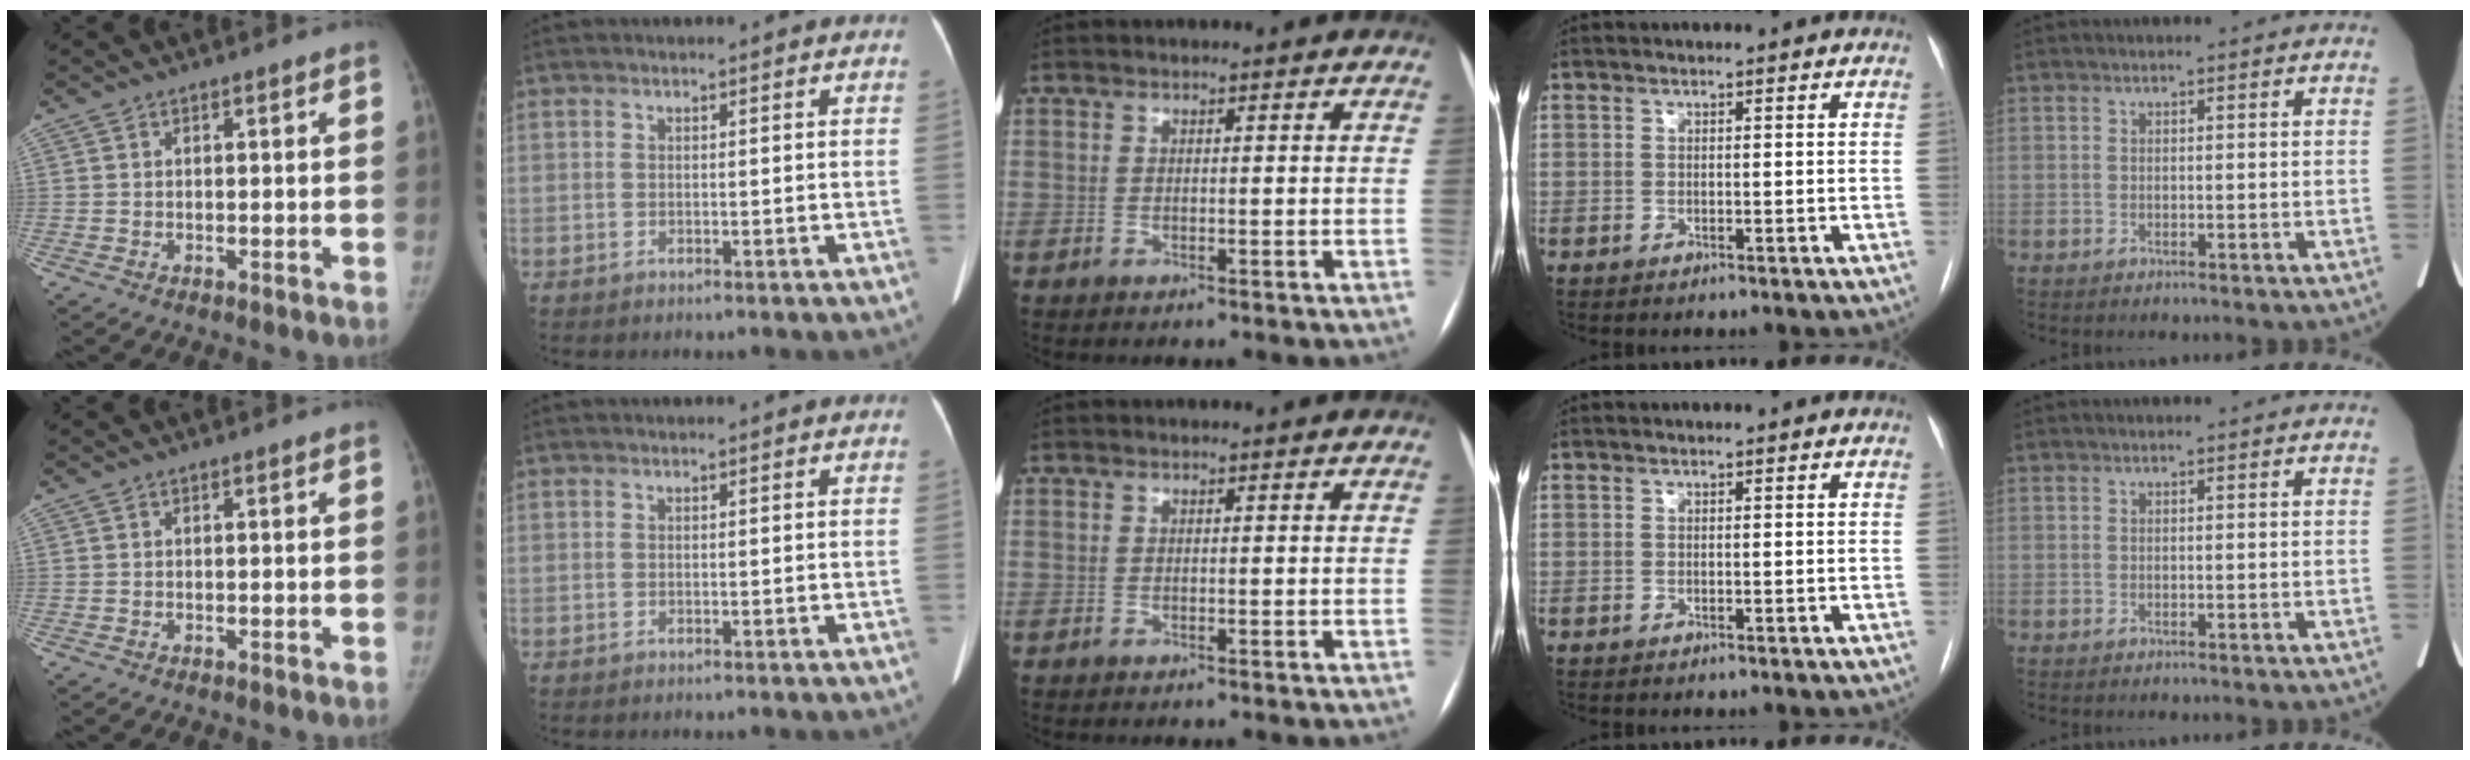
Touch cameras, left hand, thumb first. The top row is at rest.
{}